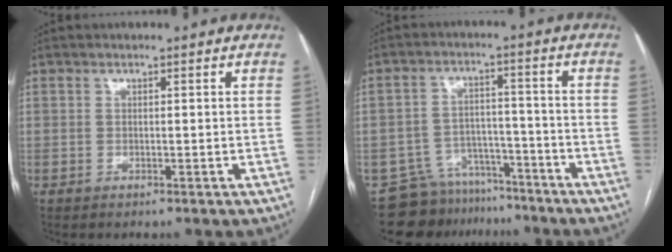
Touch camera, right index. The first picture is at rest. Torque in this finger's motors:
{"motor_torque": [-0.62, -0.73, -0.44, -0.21]}